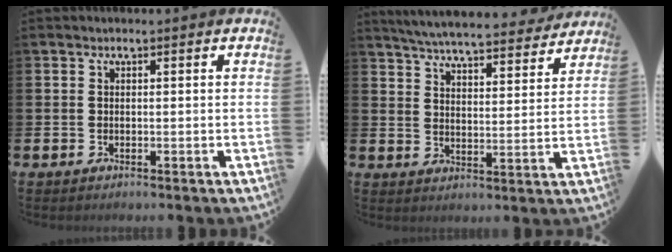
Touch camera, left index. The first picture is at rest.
{"total": 6.1, "force": [5.9, 0.6, 1.4], "torque": [-0.050, -0.041, 0.103]}